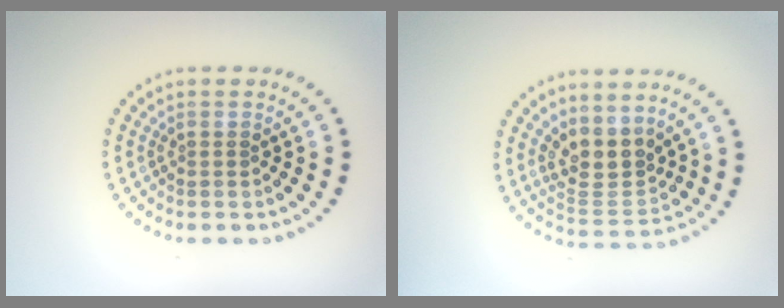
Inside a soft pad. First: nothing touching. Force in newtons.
{"total": 3.9, "press": 3.4, "slide": 1.9}